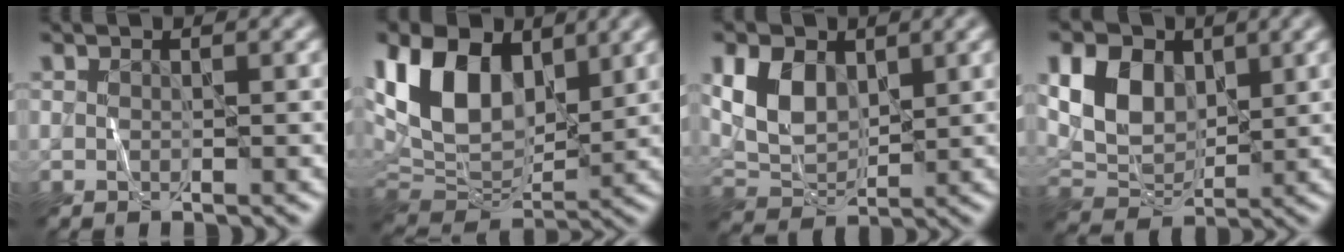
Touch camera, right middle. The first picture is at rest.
{"total": 11.8, "force": [4.0, 7.5, 8.1], "torque": [-0.178, 0.012, 0.066]}
{"total": 5.0, "force": [1.7, 3.4, 3.3], "torque": [-0.074, -0.002, 0.034]}
{"total": 6.2, "force": [1.9, 4.4, 3.9], "torque": [-0.082, -0.002, 0.035]}